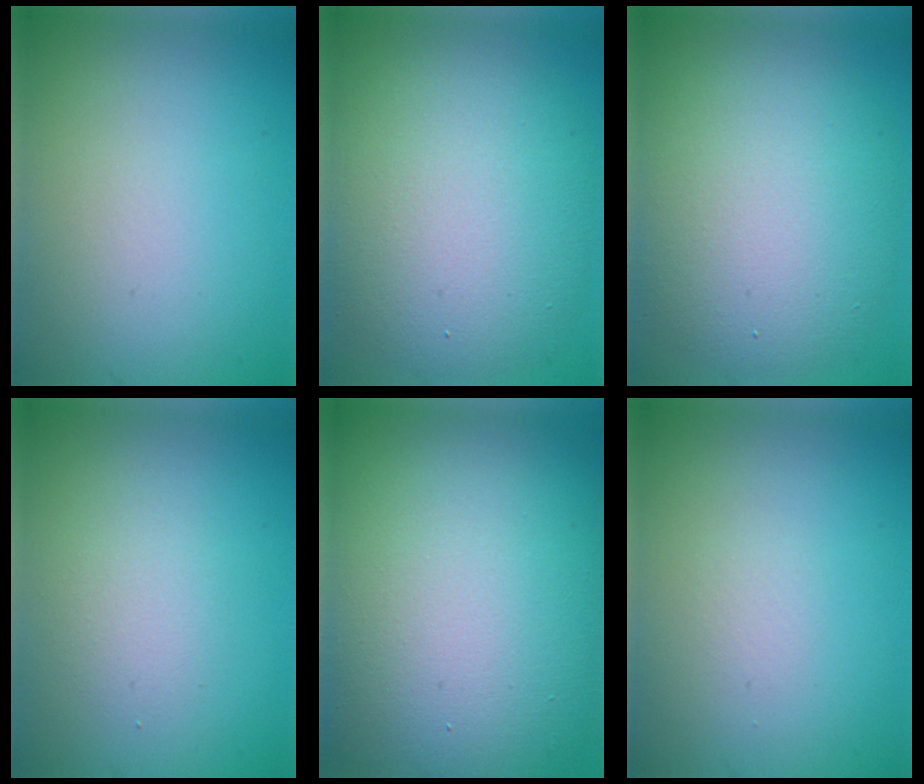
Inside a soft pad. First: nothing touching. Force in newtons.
{"total": 10.4, "press": 10.4, "slide": 0.5}
{"total": 9.6, "press": 9.6, "slide": 0.5}
{"total": 1.8, "press": 1.8, "slide": 0.0}
{"total": 19.2, "press": 19.2, "slide": 1.4}
{"total": 0.6, "press": 0.6, "slide": 0.1}